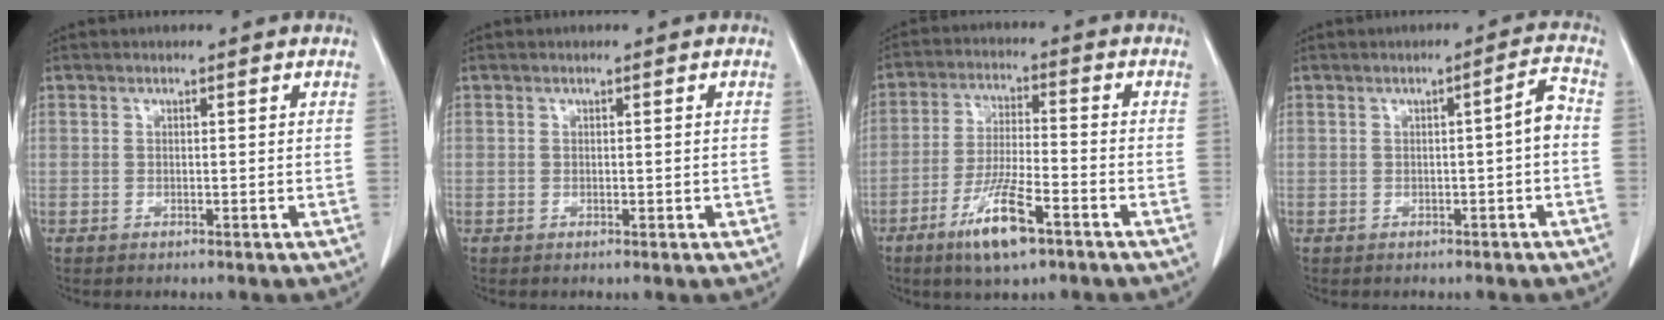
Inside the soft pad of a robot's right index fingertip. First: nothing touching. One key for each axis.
{"total": 0.8, "fx": -0.2, "fy": 0.4, "fz": 0.7, "tx": -0.012, "ty": 0.001, "tz": 0.001}
{"total": 9.7, "fx": -5.5, "fy": 1.6, "fz": 7.8, "tx": -0.152, "ty": -0.016, "tz": -0.096}
{"total": 3.0, "fx": -0.5, "fy": 0.1, "fz": 3.0, "tx": -0.040, "ty": 0.008, "tz": -0.007}